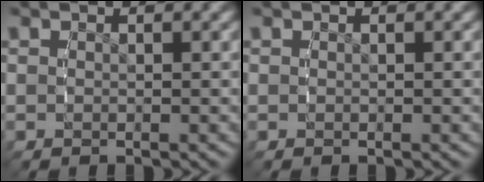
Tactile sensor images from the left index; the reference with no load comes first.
{"total": 0.0}